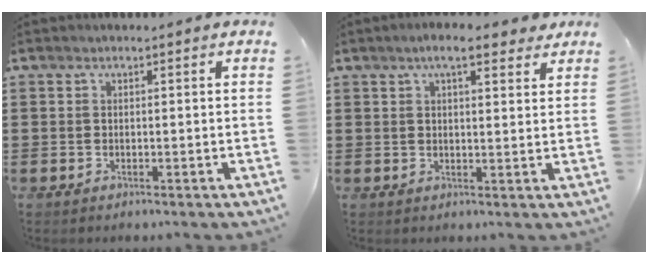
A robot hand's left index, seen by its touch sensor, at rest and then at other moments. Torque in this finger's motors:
{"motor_torque": [2.14, 0.00, 0.39, 0.11]}